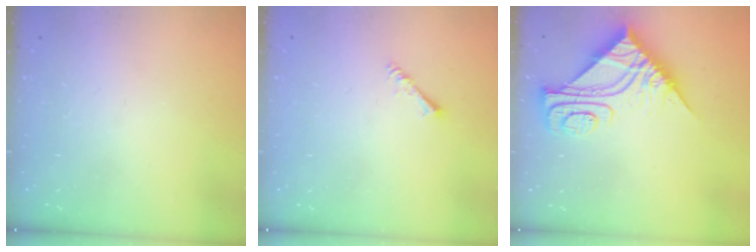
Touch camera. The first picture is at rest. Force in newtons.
{"total": 1.4, "press": 1.4, "slide": 0.3}
{"total": 11.6, "press": 11.5, "slide": 1.1}